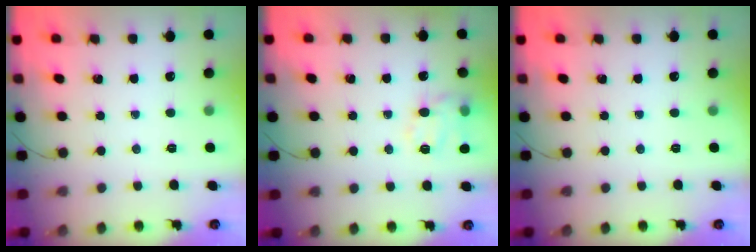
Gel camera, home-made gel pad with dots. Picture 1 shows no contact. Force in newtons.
{"total": 13.3, "press": 13.2, "slide": 1.5}
{"total": 0.0}